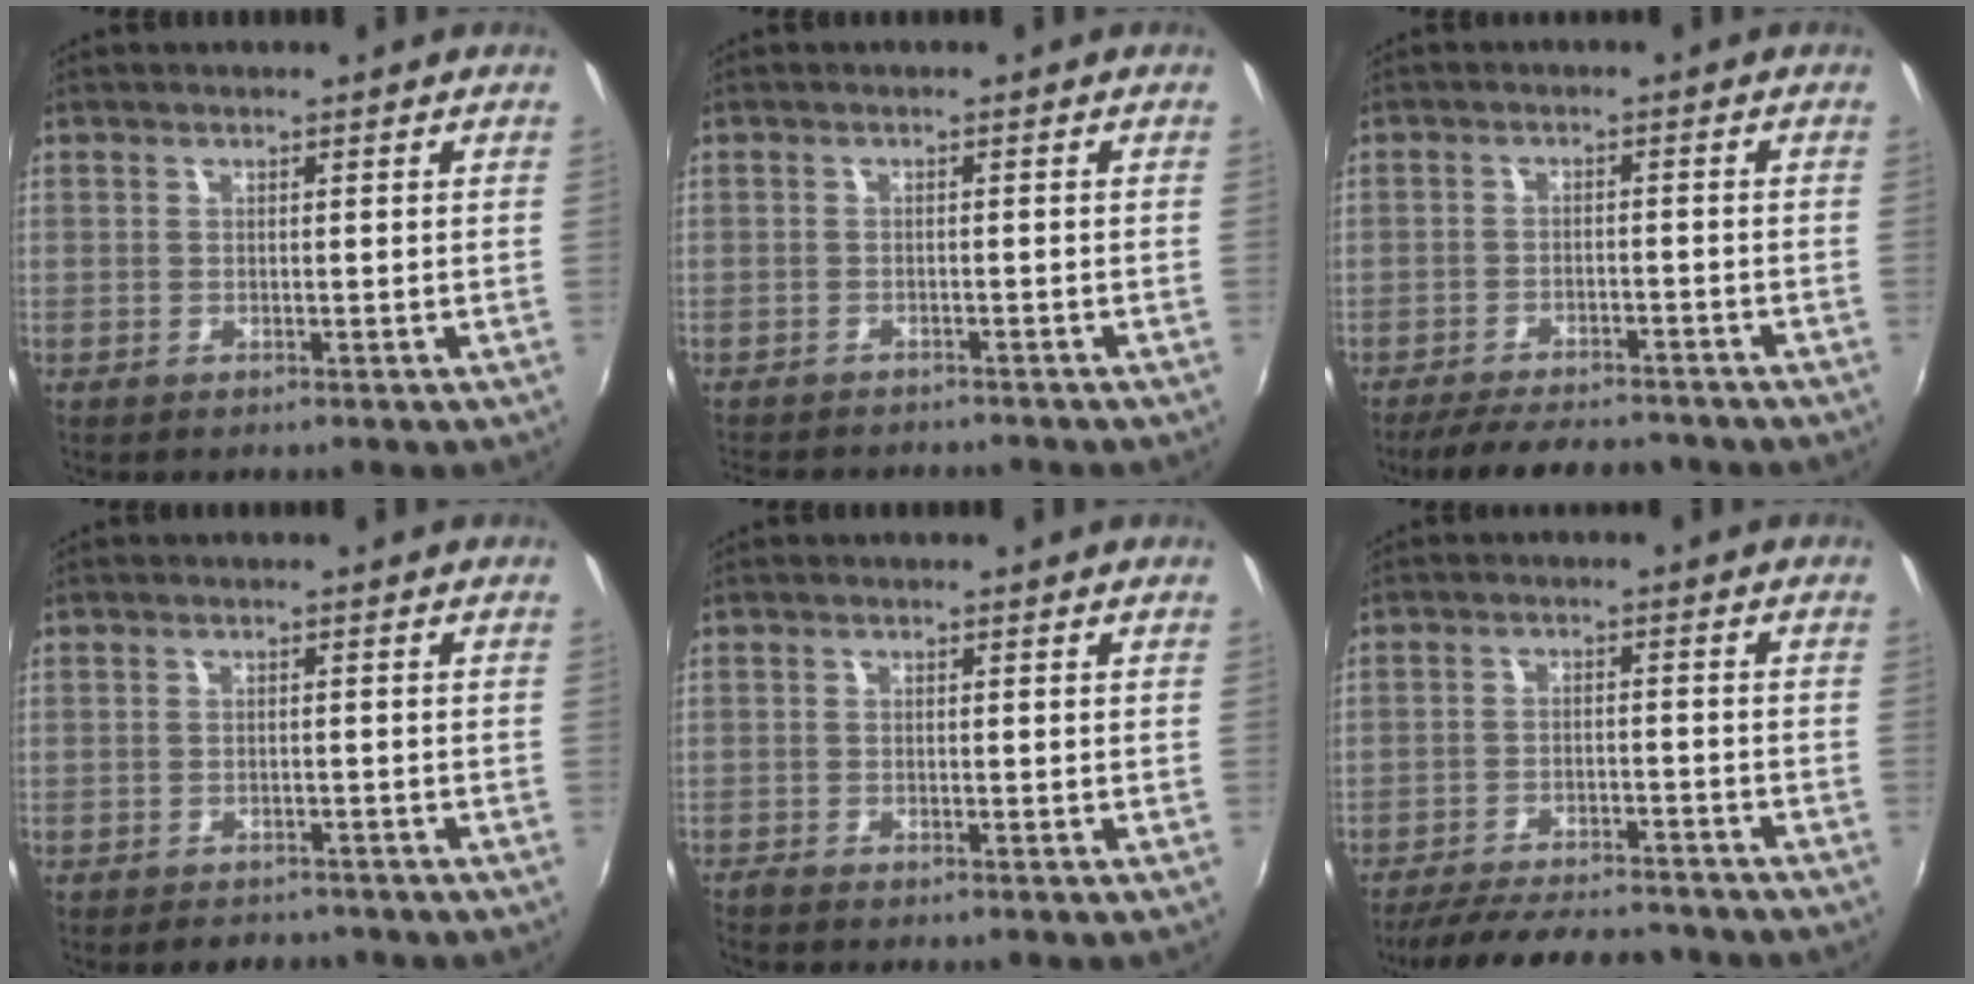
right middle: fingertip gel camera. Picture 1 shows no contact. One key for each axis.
{"total": 6.4, "fx": -5.9, "fy": 1.2, "fz": 2.2, "tx": -0.056, "ty": -0.018, "tz": -0.088}
{"total": 10.6, "fx": -9.2, "fy": 2.8, "fz": 4.5, "tx": -0.103, "ty": -0.009, "tz": -0.136}
{"total": 3.6, "fx": -3.1, "fy": 1.6, "fz": 0.9, "tx": -0.023, "ty": -0.003, "tz": -0.042}
{"total": 1.4, "fx": -1.4, "fy": 0.1, "fz": 0.4, "tx": -0.013, "ty": -0.005, "tz": -0.027}
{"total": 15.3, "fx": -13.4, "fy": 3.5, "fz": 6.5, "tx": -0.138, "ty": -0.010, "tz": -0.196}